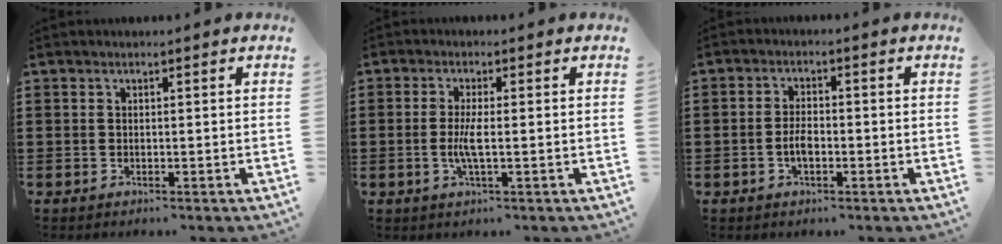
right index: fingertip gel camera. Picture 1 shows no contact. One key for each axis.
{"total": 3.5, "fx": -0.6, "fy": 0.6, "fz": 3.4, "tx": -0.075, "ty": -0.005, "tz": -0.016}
{"total": 3.0, "fx": -0.9, "fy": 1.5, "fz": 2.4, "tx": -0.055, "ty": 0.001, "tz": -0.019}